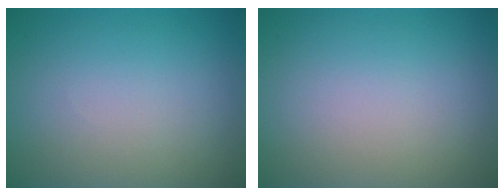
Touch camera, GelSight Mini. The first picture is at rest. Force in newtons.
{"total": 0.0}